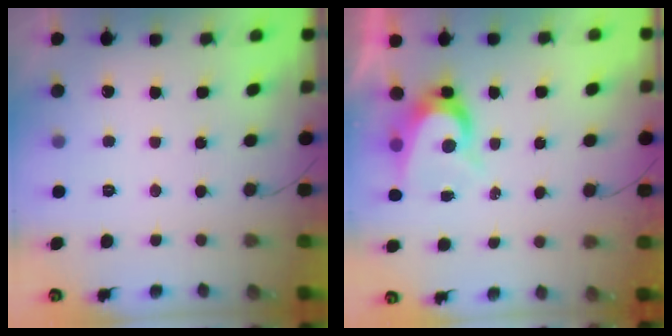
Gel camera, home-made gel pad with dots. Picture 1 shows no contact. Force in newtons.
{"total": 7.5, "press": 7.5, "slide": 0.7}